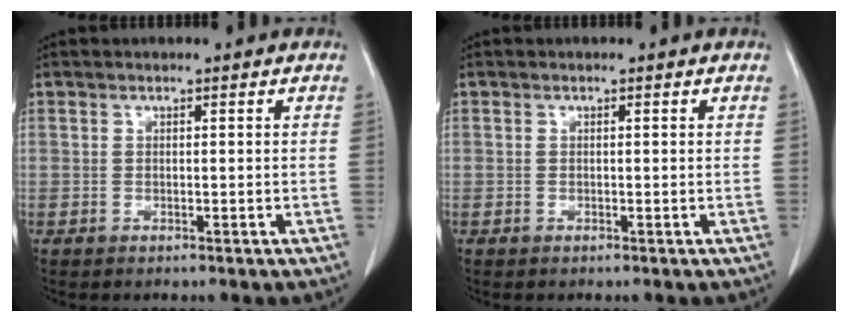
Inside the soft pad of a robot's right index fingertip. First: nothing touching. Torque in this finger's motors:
{"motor_torque": [0.19, 0.02, -0.04, 0.01]}